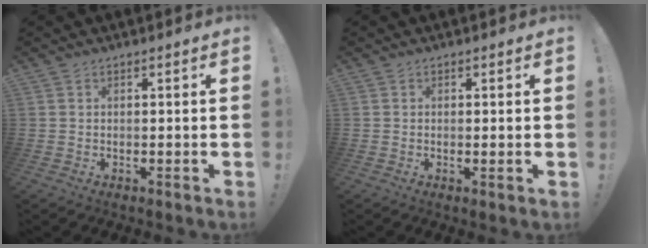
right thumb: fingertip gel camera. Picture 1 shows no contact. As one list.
[{"total": 0.9, "force": [0.3, 0.1, 0.9], "torque": [-0.014, -0.001, 0.005]}]